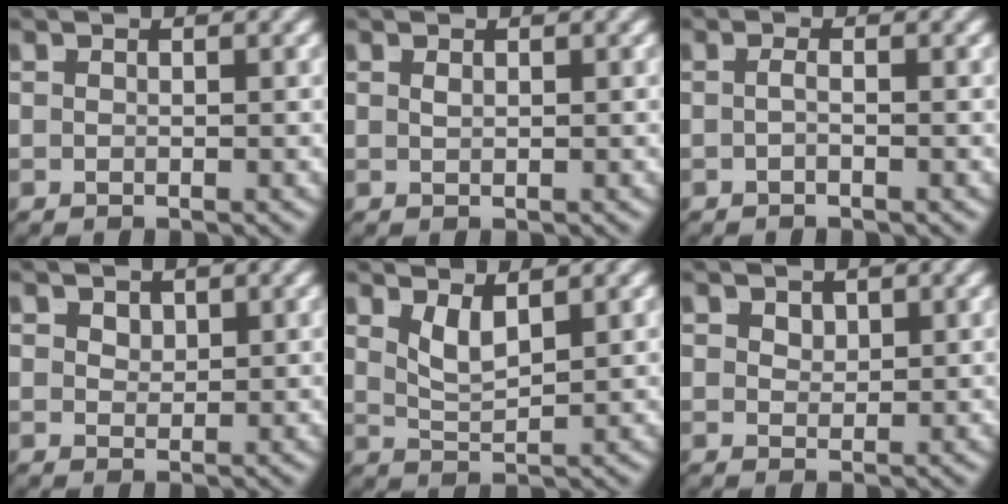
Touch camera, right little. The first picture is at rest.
{"total": 0.7, "force": [0.1, -0.7, 0.1], "torque": [0.002, -0.007, 0.010]}
{"total": 1.0, "force": [-0.6, -0.6, 0.5], "torque": [-0.010, -0.003, -0.009]}
{"total": 1.2, "force": [1.1, 0.4, 0.4], "torque": [-0.002, -0.010, 0.031]}
{"total": 2.3, "force": [1.3, 0.8, 1.8], "torque": [-0.032, -0.012, 0.025]}
{"total": 1.2, "force": [1.1, 0.3, 0.4], "torque": [0.000, -0.010, 0.032]}